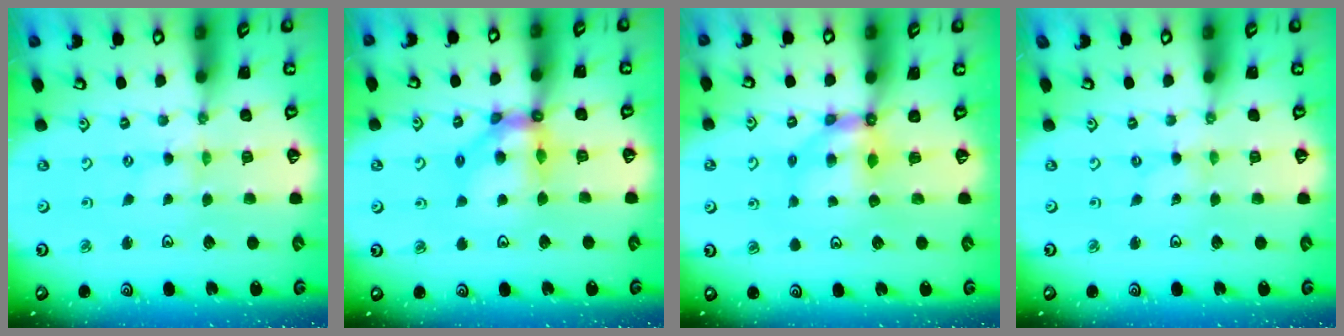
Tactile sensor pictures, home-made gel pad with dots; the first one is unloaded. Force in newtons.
{"total": 10.4, "press": 10.4, "slide": 1.2}
{"total": 6.1, "press": 6.0, "slide": 0.7}
{"total": 0.0}